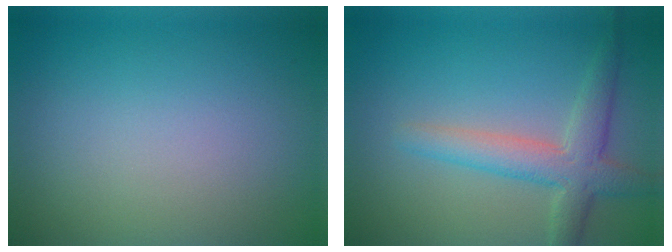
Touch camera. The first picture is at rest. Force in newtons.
{"total": 4.2, "press": 4.2, "slide": 0.0}